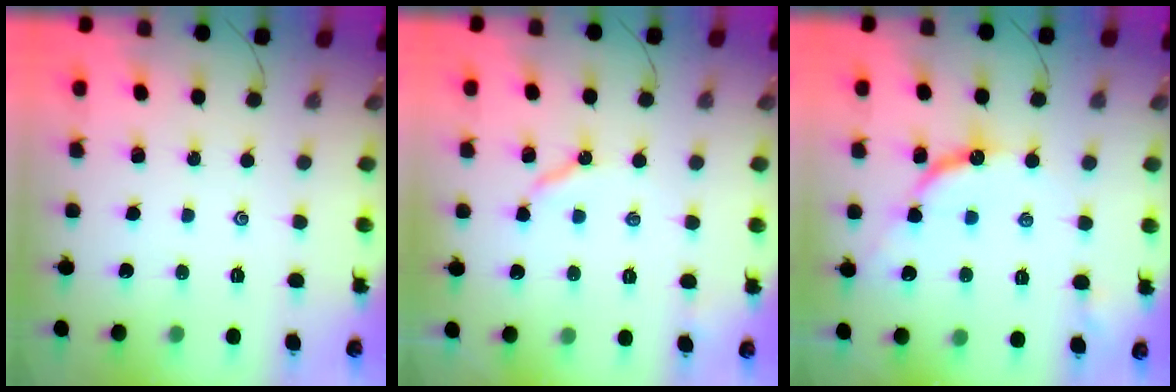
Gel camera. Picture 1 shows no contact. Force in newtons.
{"total": 5.3, "press": 5.3, "slide": 0.2}
{"total": 9.4, "press": 9.4, "slide": 0.8}